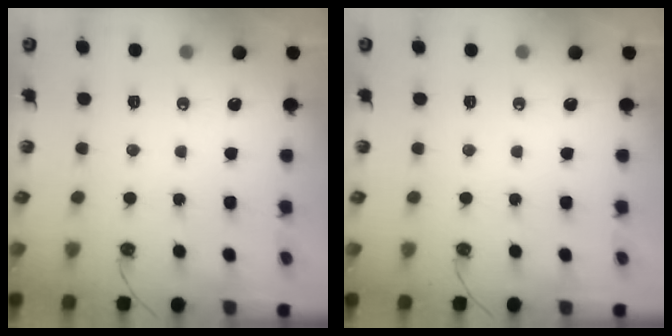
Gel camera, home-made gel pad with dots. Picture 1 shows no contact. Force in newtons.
{"total": 0.0}